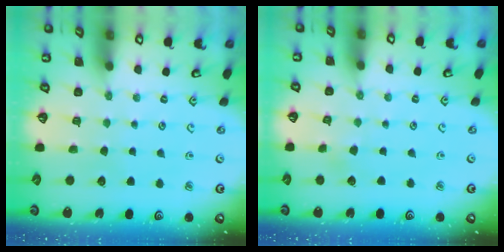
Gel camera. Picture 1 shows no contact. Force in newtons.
{"total": 1.7, "press": 1.7, "slide": 0.1}